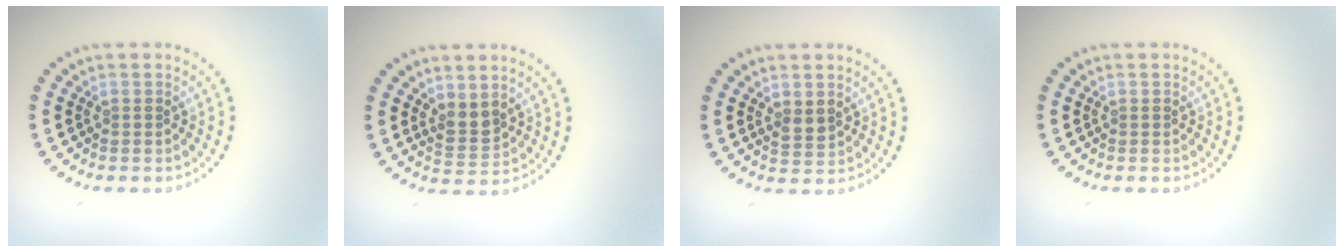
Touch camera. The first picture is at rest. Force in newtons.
{"total": 2.0, "press": 1.8, "slide": 1.0}
{"total": 1.4, "press": 1.3, "slide": 0.4}
{"total": 0.0}